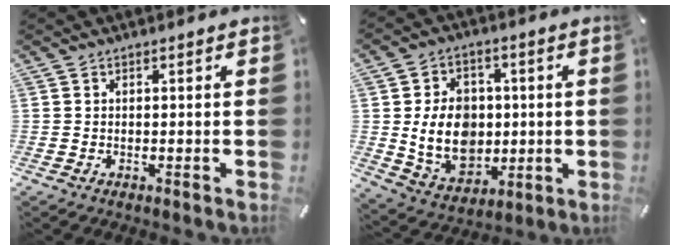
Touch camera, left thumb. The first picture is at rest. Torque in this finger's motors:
{"motor_torque": [0.26, 0.99, 1.04, -0.63, 0.43]}